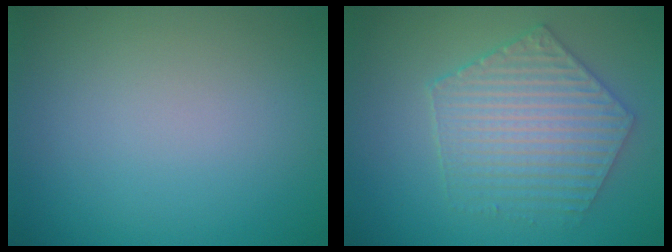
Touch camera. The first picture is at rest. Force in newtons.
{"total": 5.0, "press": 4.3, "slide": 2.6}